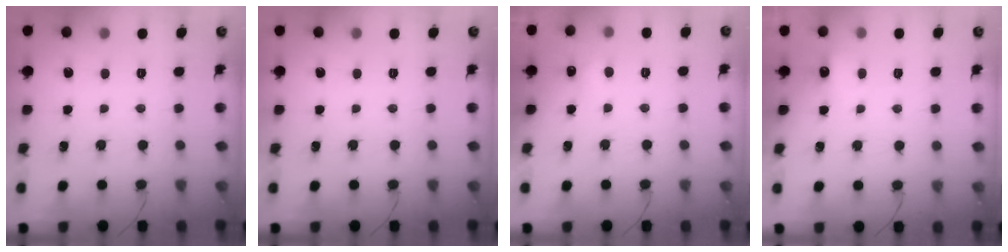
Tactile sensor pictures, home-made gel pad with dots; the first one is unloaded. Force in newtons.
{"total": 0.0}
{"total": 2.2, "press": 2.2, "slide": 0.4}
{"total": 3.5, "press": 3.3, "slide": 1.1}